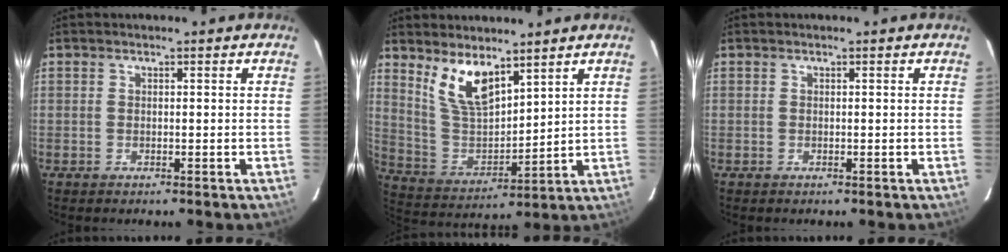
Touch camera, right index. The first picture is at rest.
{"total": 10.4, "force": [7.0, 3.9, 6.7], "torque": [-0.129, -0.006, 0.149]}
{"total": 0.0}